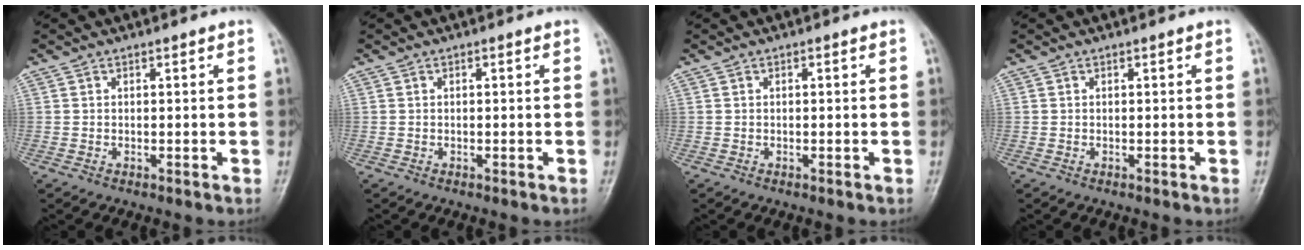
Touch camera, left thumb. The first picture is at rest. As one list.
[{"total": 0.0}, {"total": 0.0}, {"total": 0.0}]